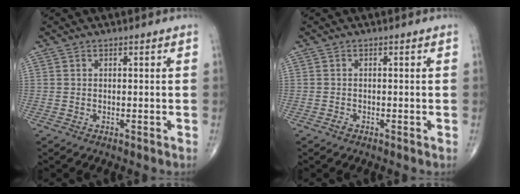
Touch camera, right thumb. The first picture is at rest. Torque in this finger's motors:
{"motor_torque": [1.06, 0.86, 0.25, -0.38, 0.00]}